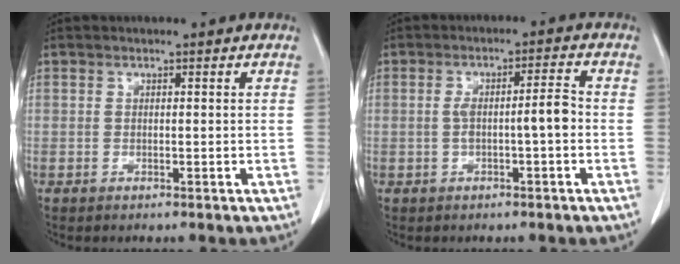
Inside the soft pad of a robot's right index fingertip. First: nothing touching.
{"total": 4.5, "force": [-0.7, 0.5, 4.4], "torque": [-0.077, 0.020, -0.004]}